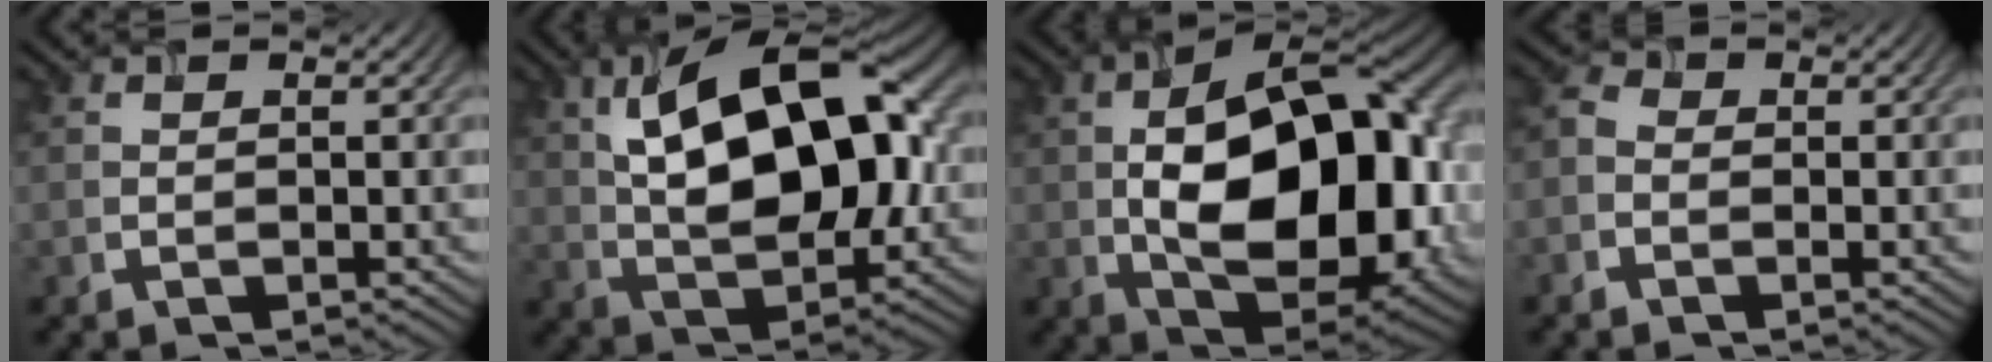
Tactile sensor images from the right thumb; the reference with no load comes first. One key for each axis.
{"total": 16.9, "fx": 4.0, "fy": 8.7, "fz": 13.9, "tx": -0.237, "ty": 0.027, "tz": 0.059}
{"total": 19.4, "fx": -0.4, "fy": 11.0, "fz": 15.9, "tx": -0.263, "ty": -0.013, "tz": -0.001}
{"total": 2.0, "fx": -0.8, "fy": 1.5, "fz": 1.0, "tx": -0.020, "ty": 0.003, "tz": -0.025}